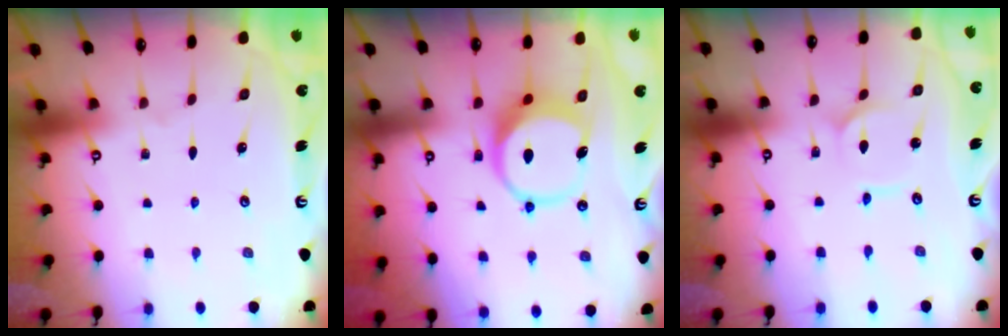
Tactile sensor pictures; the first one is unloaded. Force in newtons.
{"total": 8.8, "press": 8.6, "slide": 1.5}
{"total": 2.4, "press": 2.4, "slide": 0.3}